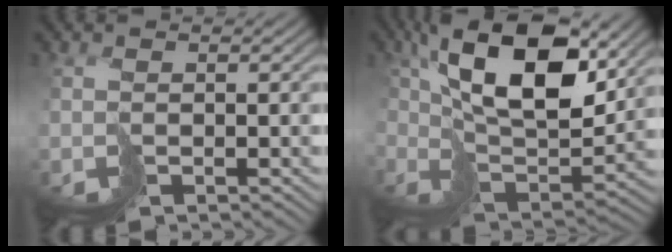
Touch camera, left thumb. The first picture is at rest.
{"total": 15.1, "force": [5.7, 8.4, 11.2], "torque": [-0.211, -0.006, 0.106]}